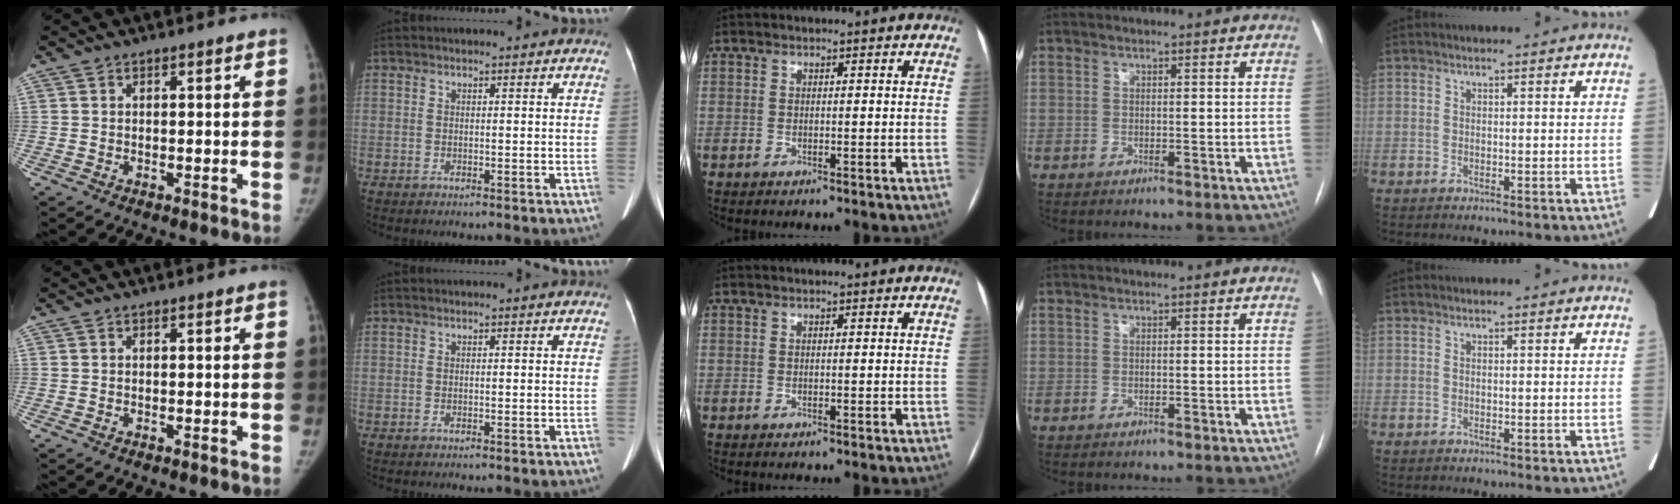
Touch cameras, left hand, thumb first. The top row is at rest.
{}